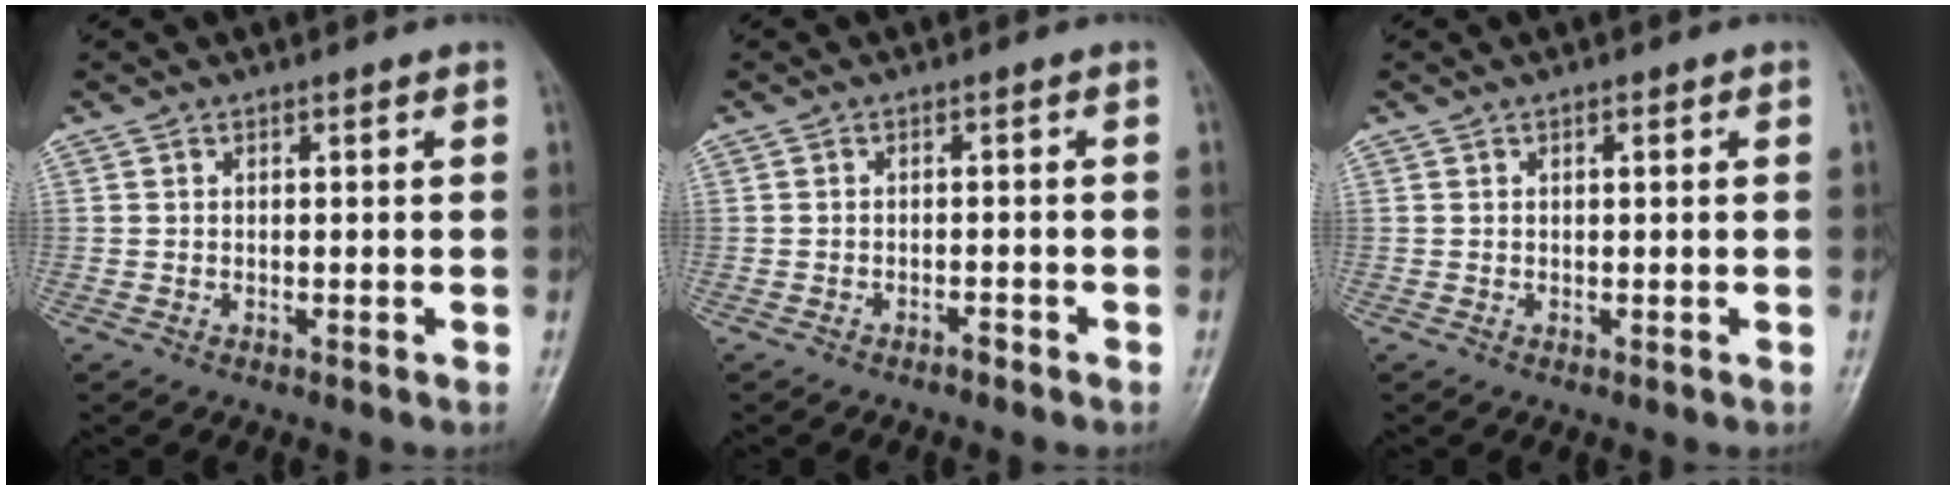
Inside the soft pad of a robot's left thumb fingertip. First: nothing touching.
{"total": 1.1, "force": [-1.0, 0.2, 0.3], "torque": [-0.006, 0.007, -0.015]}
{"total": 0.6, "force": [0.2, 0.2, 0.5], "torque": [-0.010, 0.000, 0.003]}